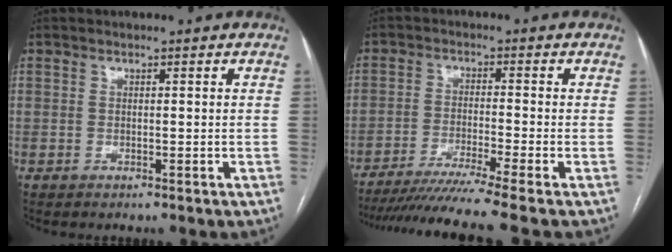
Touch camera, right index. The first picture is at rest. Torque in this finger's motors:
{"motor_torque": [1.37, -0.61, 0.45, 0.11]}